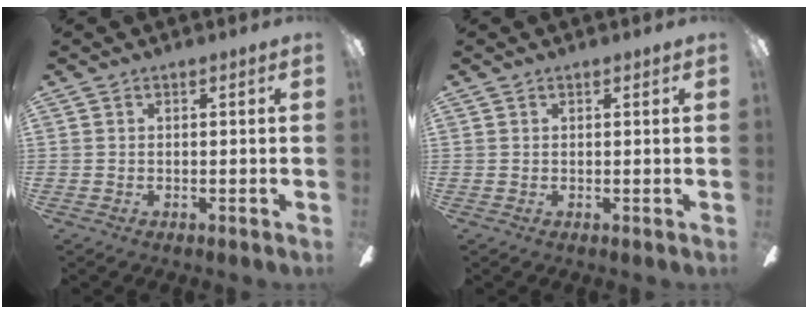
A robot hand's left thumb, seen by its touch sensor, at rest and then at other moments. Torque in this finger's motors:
{"motor_torque": [-0.06, -0.14, 0.07, -0.22, 0.00]}